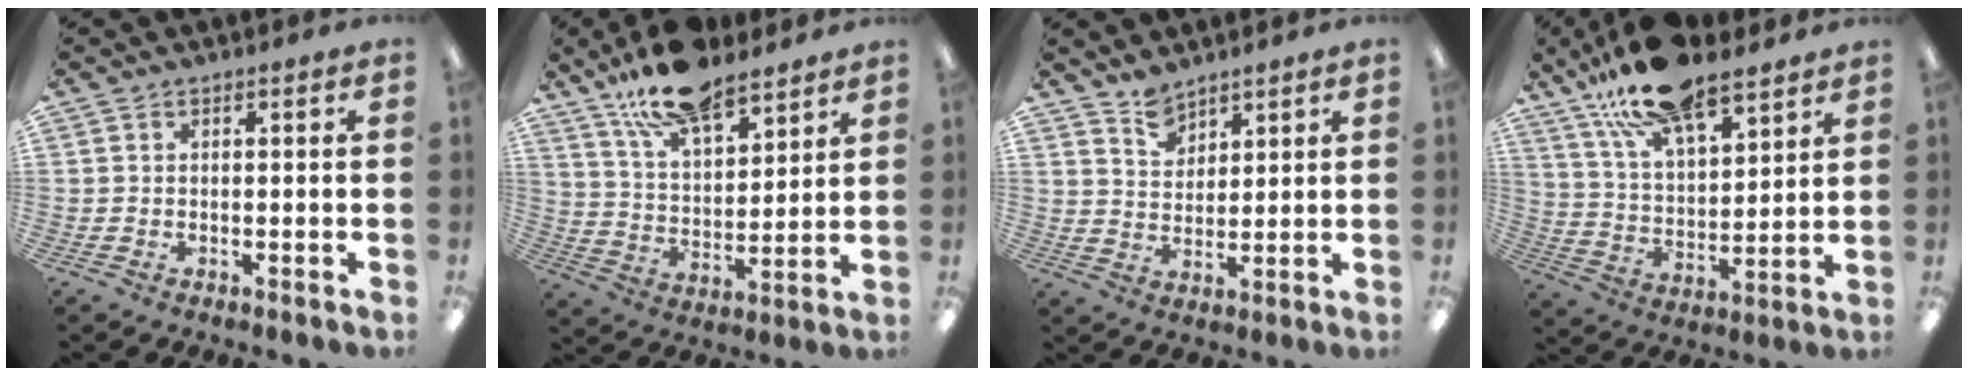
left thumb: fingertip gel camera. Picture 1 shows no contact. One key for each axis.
{"total": 14.5, "fx": 11.5, "fy": 5.5, "fz": 6.9, "tx": -0.129, "ty": -0.060, "tz": 0.207}
{"total": 5.9, "fx": 5.0, "fy": 2.9, "fz": 1.2, "tx": -0.022, "ty": -0.026, "tz": 0.095}
{"total": 17.3, "fx": 13.3, "fy": 6.1, "fz": 9.2, "tx": -0.182, "ty": -0.063, "tz": 0.236}